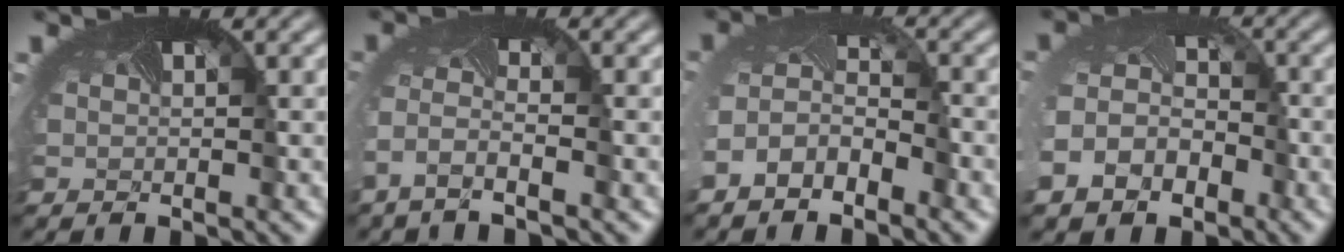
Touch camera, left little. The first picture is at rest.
{"total": 2.6, "force": [-2.1, 0.2, 1.6], "torque": [-0.046, -0.007, -0.048]}
{"total": 3.4, "force": [-2.5, 1.6, 1.8], "torque": [-0.043, -0.002, -0.051]}
{"total": 6.3, "force": [-3.5, 4.5, 2.7], "torque": [-0.067, -0.030, -0.053]}